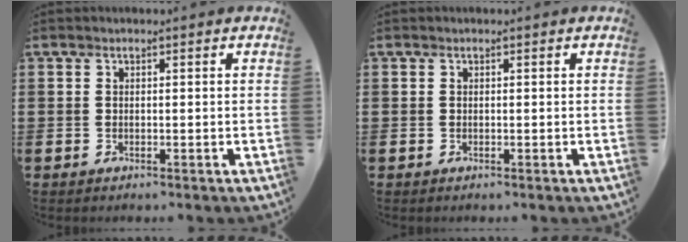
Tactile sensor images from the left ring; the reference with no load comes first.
{"total": 0.0}